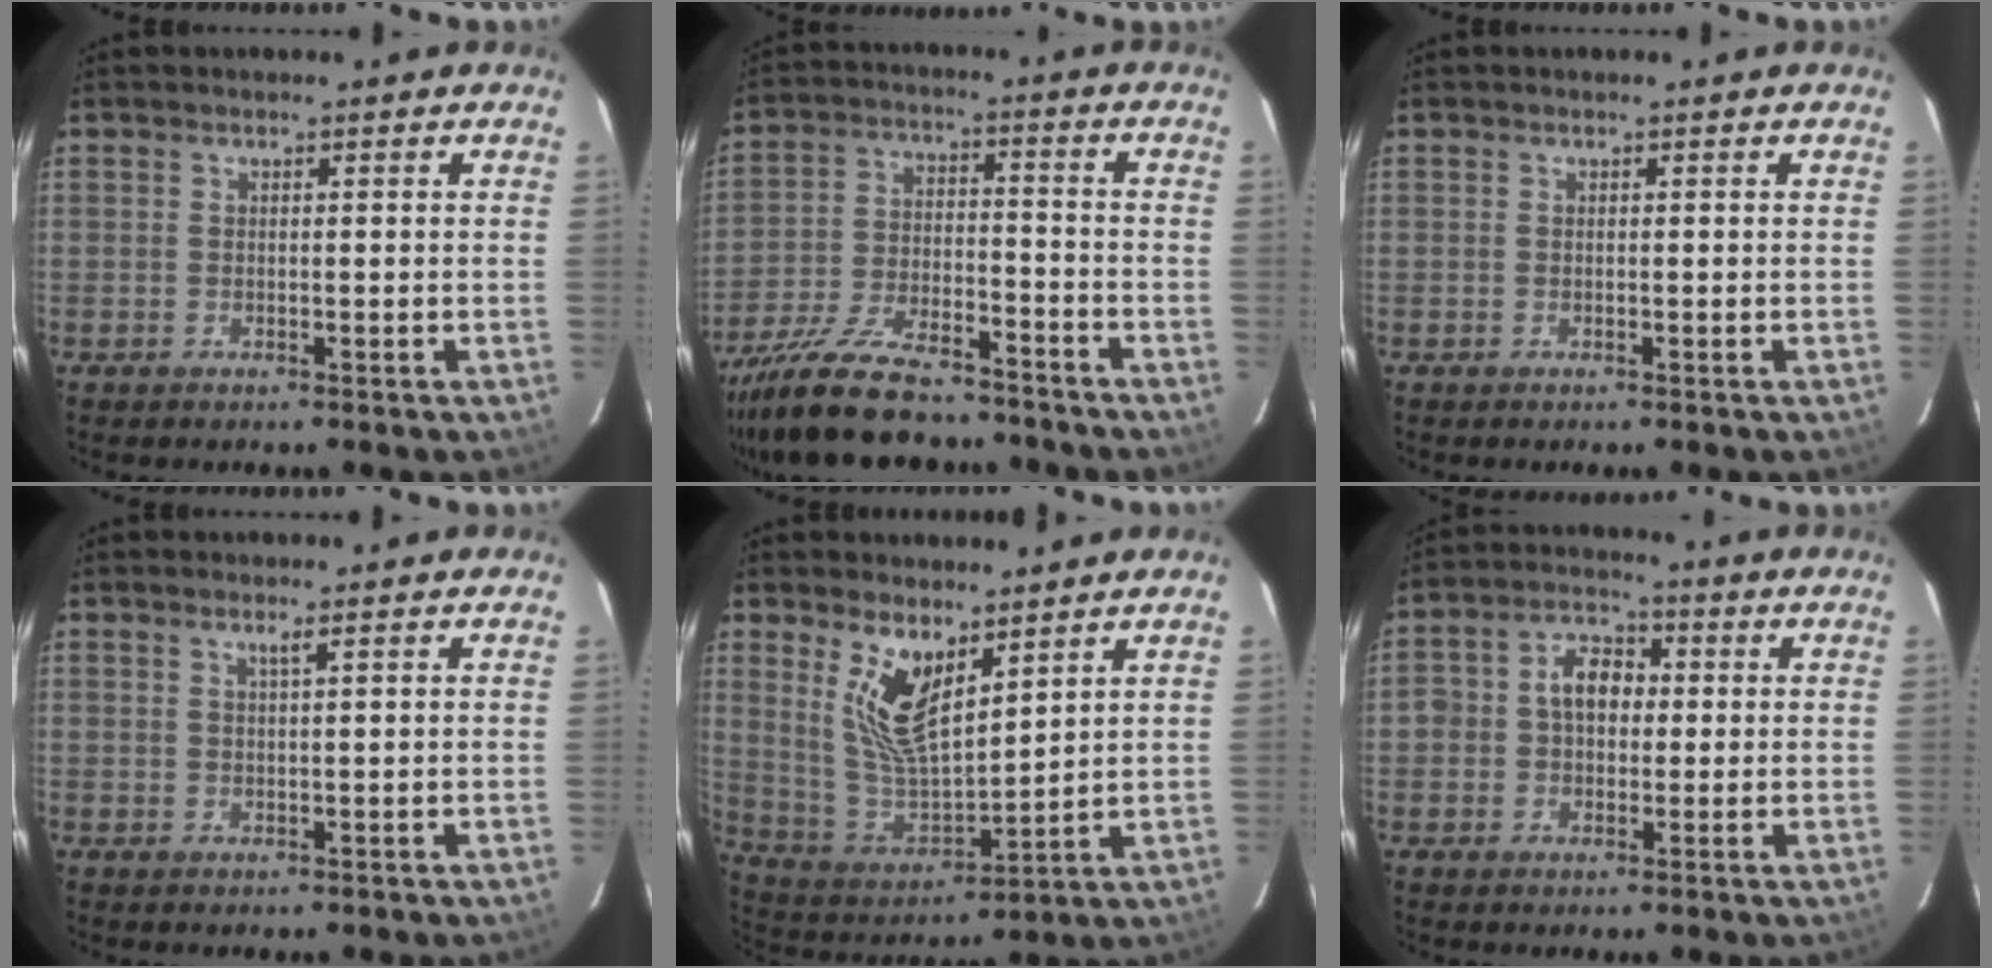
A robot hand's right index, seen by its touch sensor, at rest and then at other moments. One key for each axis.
{"total": 19.7, "fx": -16.5, "fy": 6.0, "fz": 9.1, "tx": -0.192, "ty": -0.028, "tz": -0.268}
{"total": 0.0}
{"total": 1.0, "fx": 0.6, "fy": -0.3, "fz": 0.8, "tx": -0.013, "ty": -0.002, "tz": 0.010}
{"total": 11.6, "fx": 6.7, "fy": 4.5, "fz": 8.3, "tx": -0.164, "ty": -0.008, "tz": 0.144}
{"total": 6.8, "fx": 0.2, "fy": 5.3, "fz": 4.2, "tx": -0.077, "ty": 0.027, "tz": 0.004}